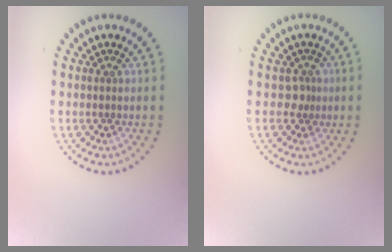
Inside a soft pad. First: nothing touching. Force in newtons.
{"total": 1.5, "press": 1.1, "slide": 1.0}